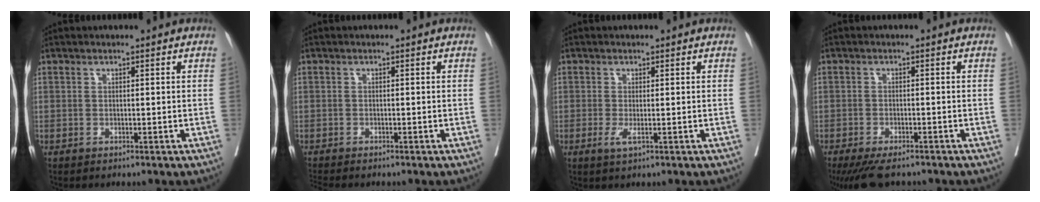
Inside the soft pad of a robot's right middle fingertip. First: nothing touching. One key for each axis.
{"total": 3.5, "fx": -3.1, "fy": 0.5, "fz": 1.4, "tx": -0.017, "ty": -0.007, "tz": -0.049}
{"total": 1.7, "fx": -0.5, "fy": 0.2, "fz": 1.6, "tx": -0.030, "ty": -0.006, "tz": -0.008}
{"total": 7.4, "fx": -6.1, "fy": 1.9, "fz": 3.7, "tx": -0.053, "ty": -0.012, "tz": -0.099}